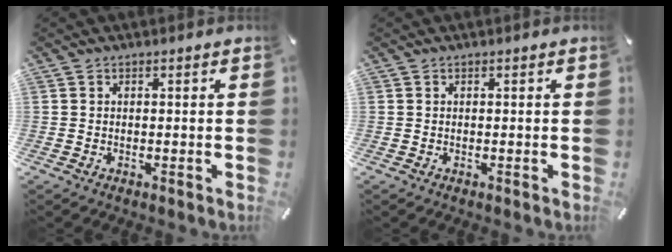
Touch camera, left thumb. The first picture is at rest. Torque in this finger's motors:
{"motor_torque": [0.00, 0.00, -0.09, 0.06, 0.00]}